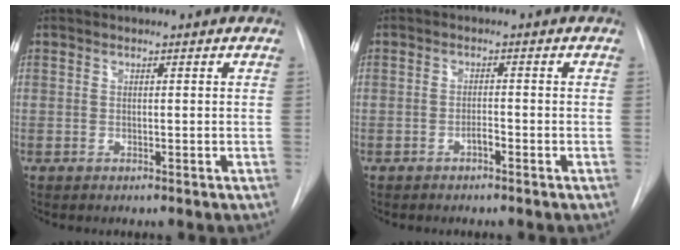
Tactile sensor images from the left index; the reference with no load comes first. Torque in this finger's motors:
{"motor_torque": [0.22, 0.12, 0.02, 0.00]}